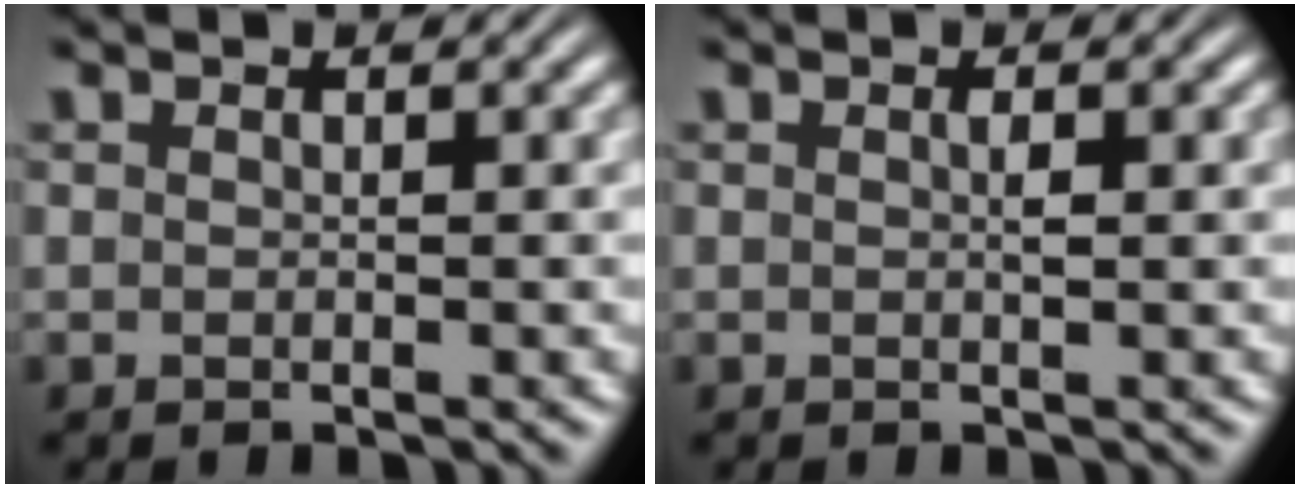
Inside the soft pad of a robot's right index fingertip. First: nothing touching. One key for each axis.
{"total": 0.9, "fx": 0.1, "fy": 0.1, "fz": 0.9, "tx": -0.014, "ty": -0.003, "tz": 0.001}